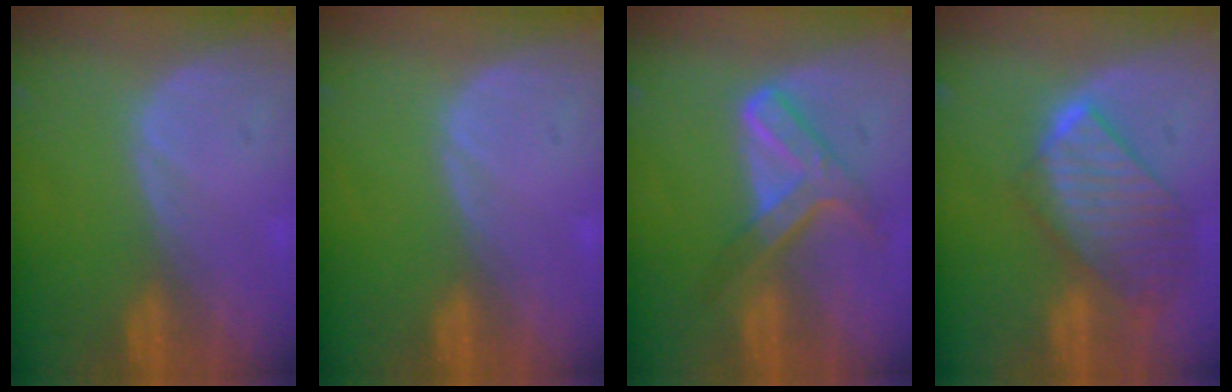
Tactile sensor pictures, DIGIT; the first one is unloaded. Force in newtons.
{"total": 0.0}
{"total": 7.3, "press": 6.1, "slide": 4.0}
{"total": 9.7, "press": 8.4, "slide": 4.9}